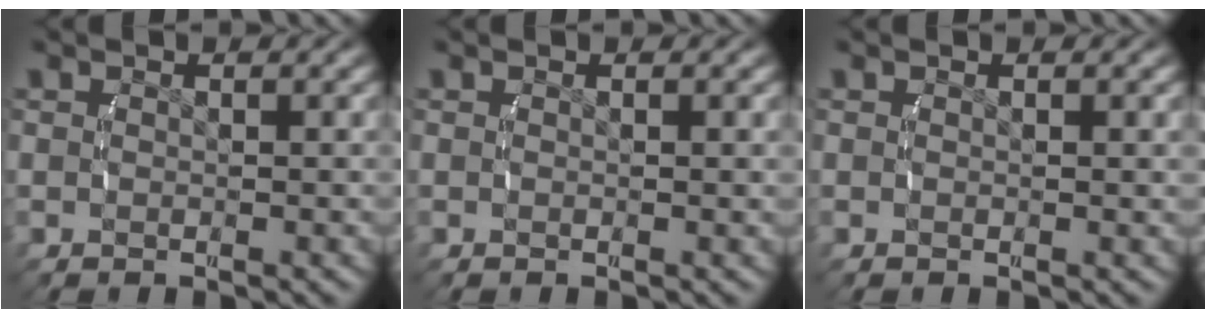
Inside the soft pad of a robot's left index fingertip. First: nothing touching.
{"total": 0.0}
{"total": 0.0}